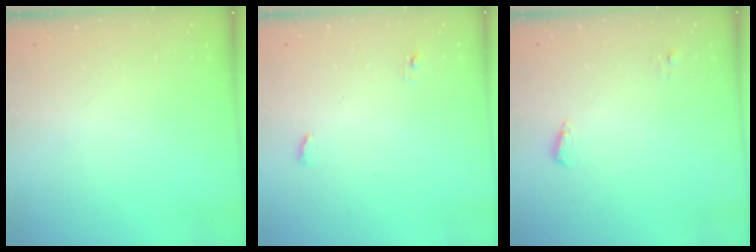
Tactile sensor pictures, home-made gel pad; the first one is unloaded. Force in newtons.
{"total": 3.6, "press": 3.4, "slide": 1.0}
{"total": 5.2, "press": 5.1, "slide": 1.0}